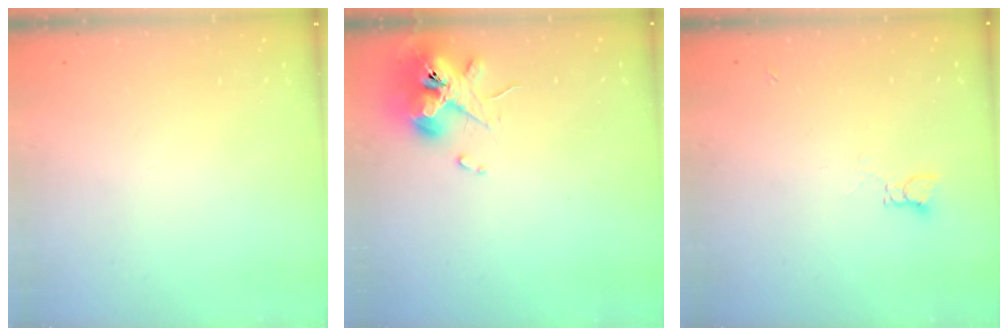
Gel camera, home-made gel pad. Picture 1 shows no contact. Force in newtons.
{"total": 10.7, "press": 10.6, "slide": 1.5}
{"total": 2.2, "press": 2.2, "slide": 0.3}